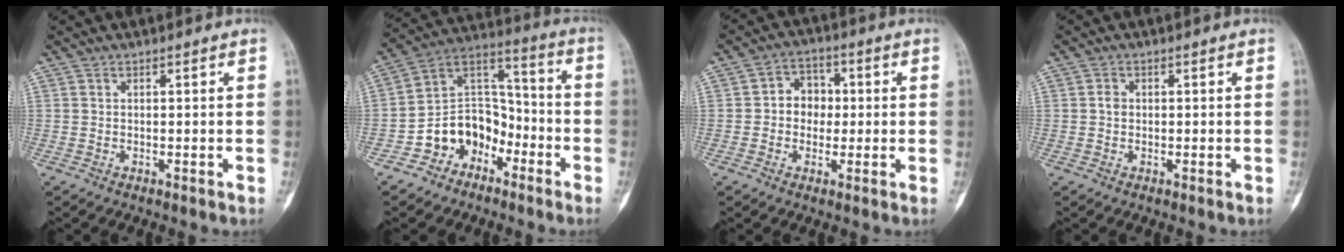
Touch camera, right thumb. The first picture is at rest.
{"total": 12.5, "force": [-6.4, 9.6, 4.9], "torque": [-0.037, 0.089, -0.122]}
{"total": 6.5, "force": [0.1, 5.5, 3.5], "torque": [-0.014, 0.016, -0.009]}
{"total": 1.5, "force": [0.1, 1.3, 0.8], "torque": [-0.010, 0.004, -0.001]}